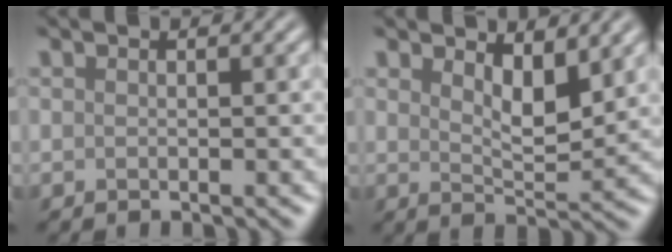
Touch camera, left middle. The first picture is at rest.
{"total": 3.7, "force": [2.2, 1.4, 2.6], "torque": [-0.048, -0.007, 0.036]}